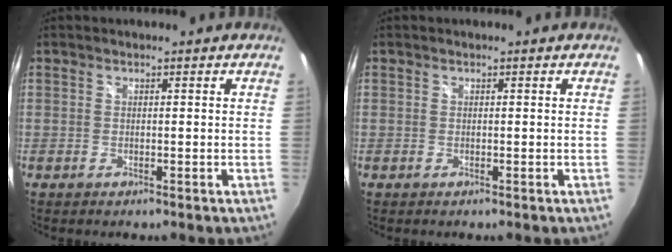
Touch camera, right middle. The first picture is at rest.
{"total": 0.0}